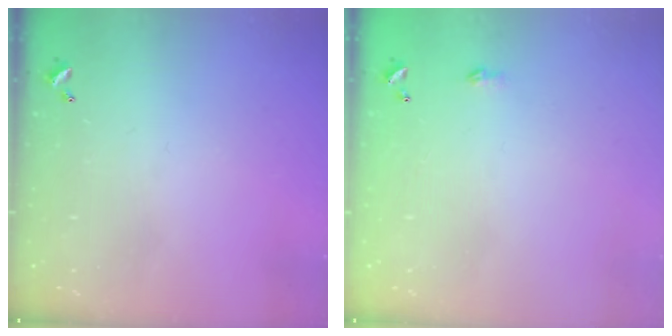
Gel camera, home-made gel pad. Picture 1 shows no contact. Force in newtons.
{"total": 2.2, "press": 2.2, "slide": 0.4}